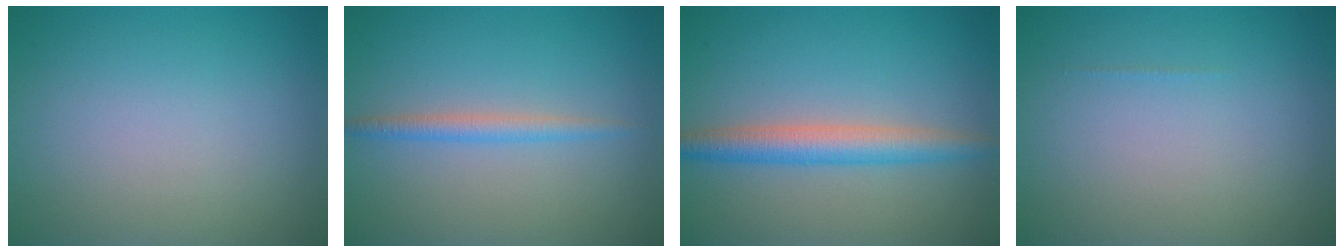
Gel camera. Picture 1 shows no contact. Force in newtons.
{"total": 1.7, "press": 1.7, "slide": 0.1}
{"total": 3.6, "press": 3.6, "slide": 0.1}
{"total": 0.0}